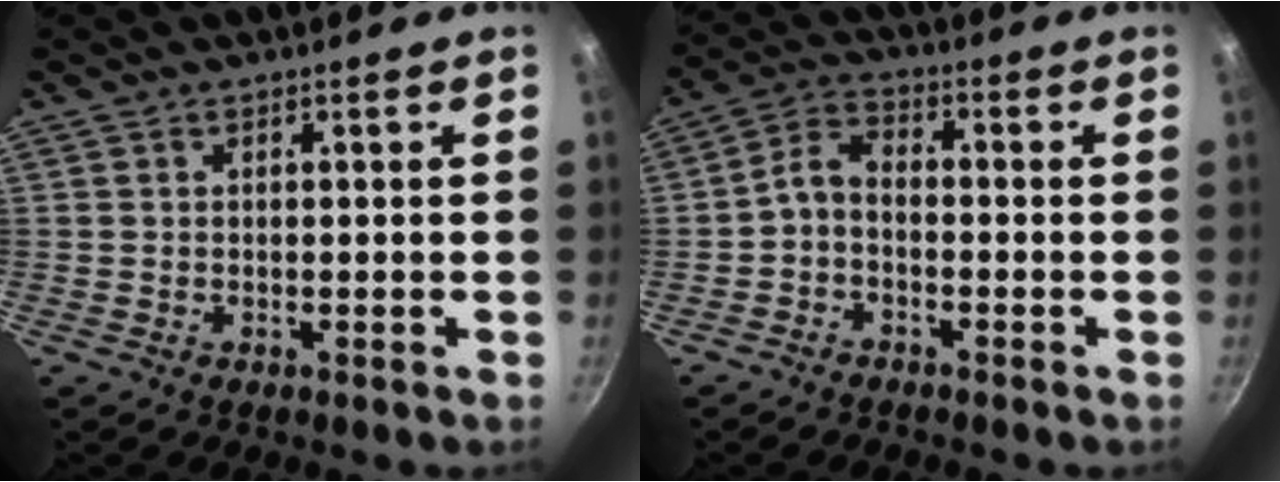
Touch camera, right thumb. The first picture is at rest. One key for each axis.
{"total": 4.5, "fx": -1.9, "fy": 2.6, "fz": 3.1, "tx": -0.065, "ty": 0.033, "tz": -0.047}